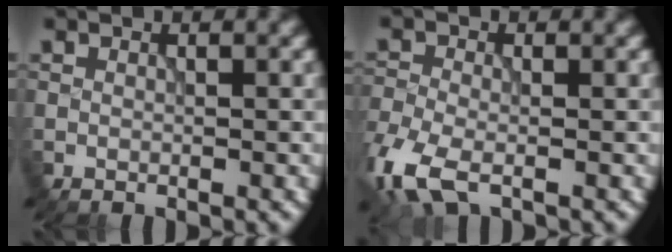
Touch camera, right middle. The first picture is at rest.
{"total": 5.8, "force": [-3.0, 3.0, 3.8], "torque": [-0.096, -0.014, -0.071]}